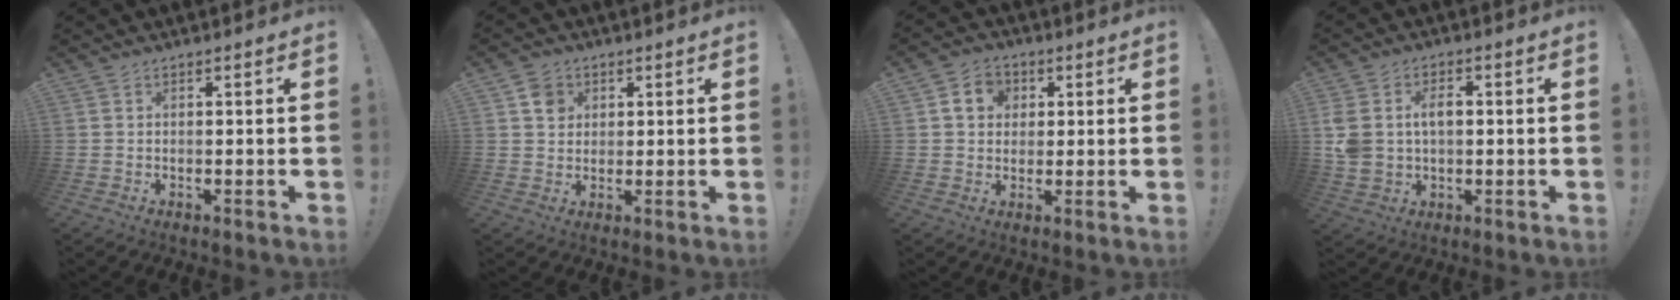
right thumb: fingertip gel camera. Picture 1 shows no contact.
{"total": 5.5, "force": [2.1, 4.8, 1.6], "torque": [-0.014, -0.001, 0.040]}
{"total": 7.4, "force": [2.2, 6.2, 3.3], "torque": [-0.046, 0.003, 0.044]}
{"total": 8.3, "force": [1.3, 5.9, 5.6], "torque": [-0.109, 0.003, 0.025]}